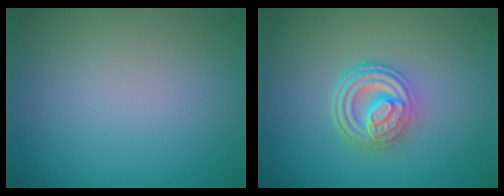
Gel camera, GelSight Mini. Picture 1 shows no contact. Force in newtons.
{"total": 4.8, "press": 3.7, "slide": 3.1}